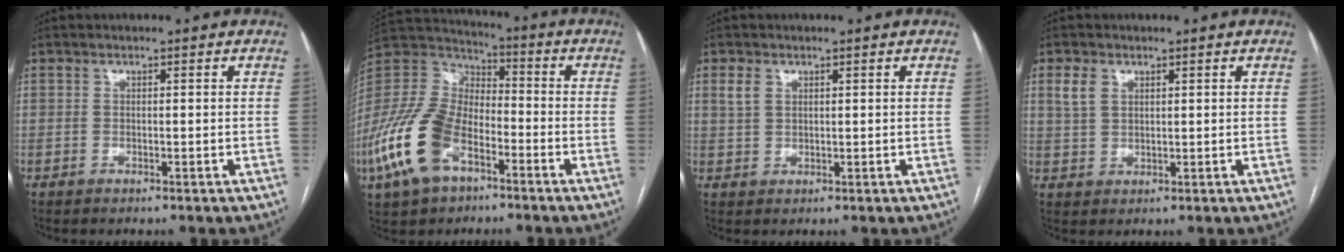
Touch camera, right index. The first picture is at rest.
{"total": 16.9, "force": [-7.8, 9.1, 11.9], "torque": [-0.268, 0.004, -0.151]}
{"total": 2.3, "force": [1.2, 1.5, 1.2], "torque": [-0.034, 0.010, 0.030]}
{"total": 3.2, "force": [1.6, 2.1, 1.8], "torque": [-0.046, 0.012, 0.040]}